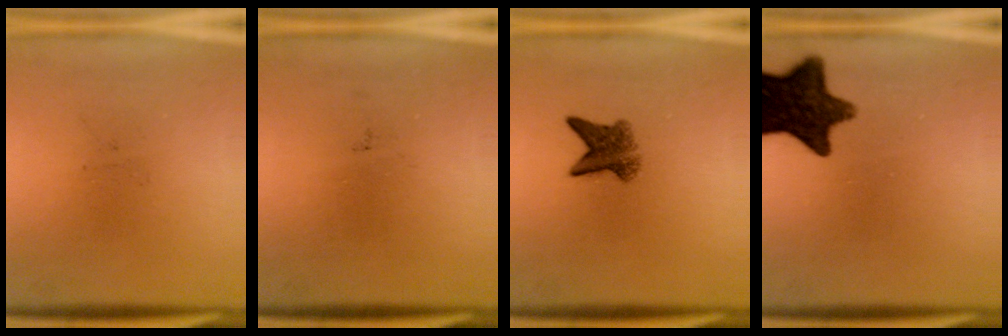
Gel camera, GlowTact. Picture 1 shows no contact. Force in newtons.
{"total": 0.0}
{"total": 4.2}
{"total": 12.8}